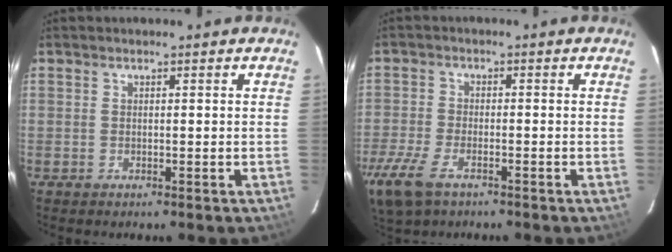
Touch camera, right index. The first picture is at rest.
{"total": 10.8, "force": [-6.8, 4.9, 6.9], "torque": [-0.180, -0.030, -0.131]}